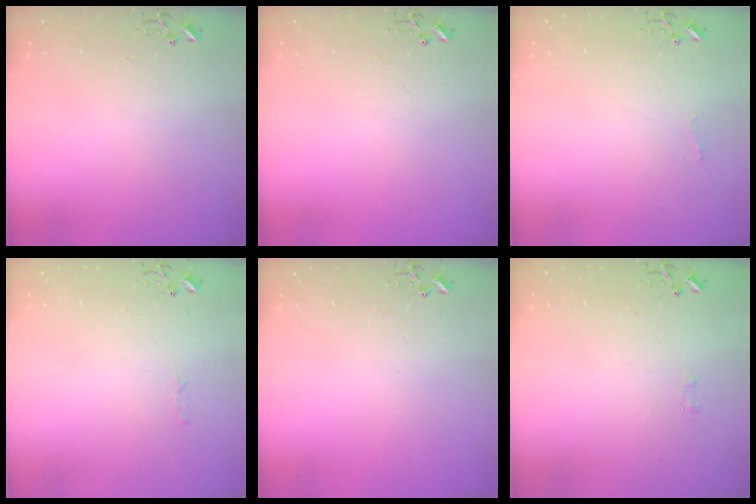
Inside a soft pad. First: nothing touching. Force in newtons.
{"total": 0.0}
{"total": 3.7, "press": 3.6, "slide": 0.5}
{"total": 2.8, "press": 2.8, "slide": 0.4}
{"total": 0.0}
{"total": 4.1, "press": 4.0, "slide": 0.7}